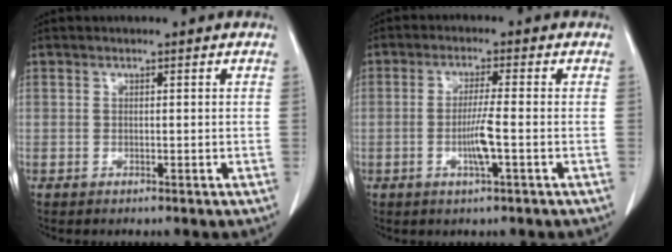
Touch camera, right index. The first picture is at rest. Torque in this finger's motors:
{"motor_torque": [-0.09, 0.11, 0.00, 0.04]}